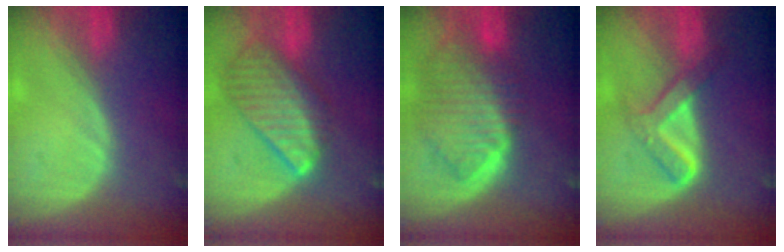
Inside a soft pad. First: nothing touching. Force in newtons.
{"total": 9.7, "press": 8.5, "slide": 4.7}
{"total": 10.0, "press": 8.6, "slide": 5.1}
{"total": 5.4, "press": 5.4, "slide": 0.1}